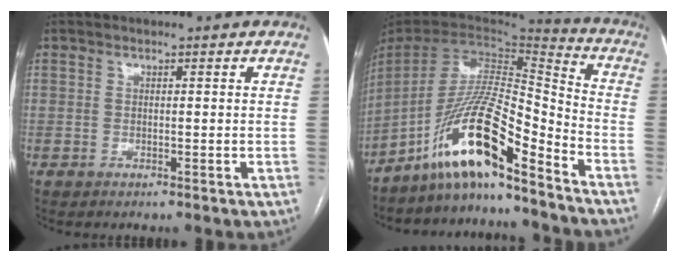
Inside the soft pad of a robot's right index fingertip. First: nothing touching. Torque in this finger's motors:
{"motor_torque": [1.14, -0.99, 0.51, 0.20]}